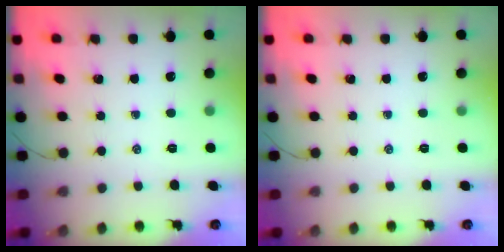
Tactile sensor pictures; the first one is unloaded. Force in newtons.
{"total": 0.0}